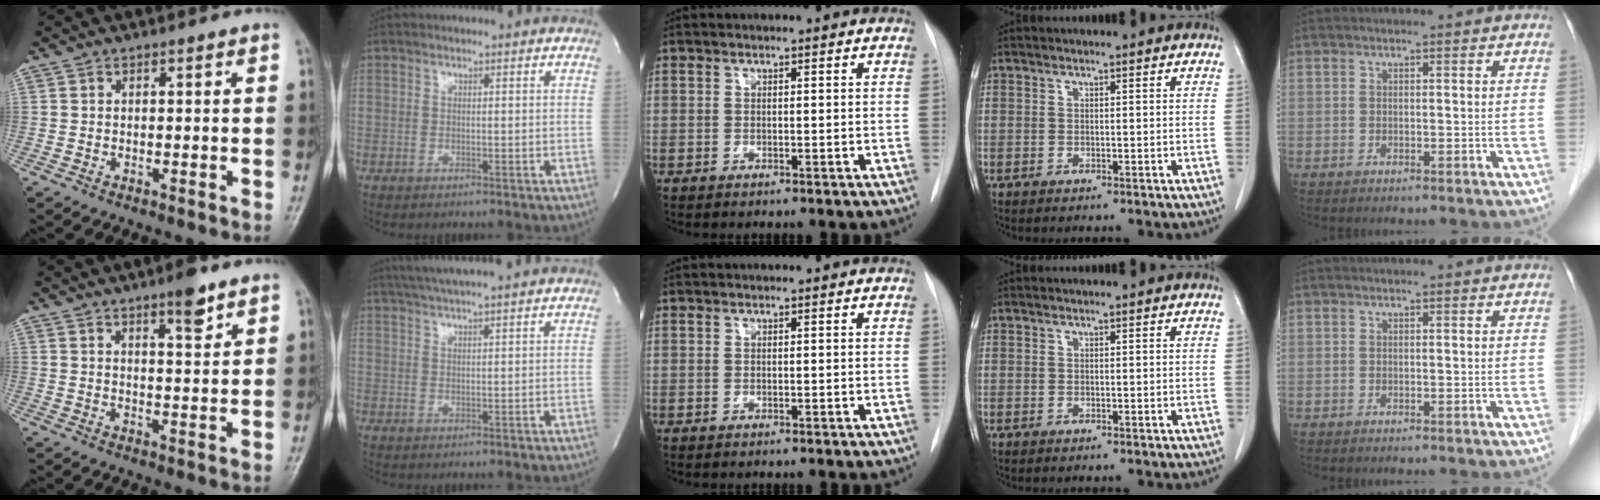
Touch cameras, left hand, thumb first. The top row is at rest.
{"thumb": {"total": 5.2, "force": [3.5, 1.2, 3.6], "torque": [-0.045, -0.024, 0.051]}, "index": {"total": 6.5, "force": [5.4, -1.0, 3.5], "torque": [-0.059, 0.019, 0.083]}}